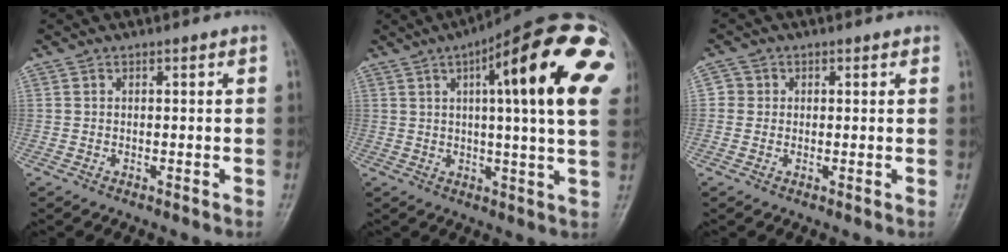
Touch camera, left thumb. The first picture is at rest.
{"total": 23.7, "force": [6.9, 4.8, 22.1], "torque": [-0.272, 0.015, 0.082]}
{"total": 2.2, "force": [0.3, 2.2, 0.1], "torque": [0.018, 0.004, -0.003]}